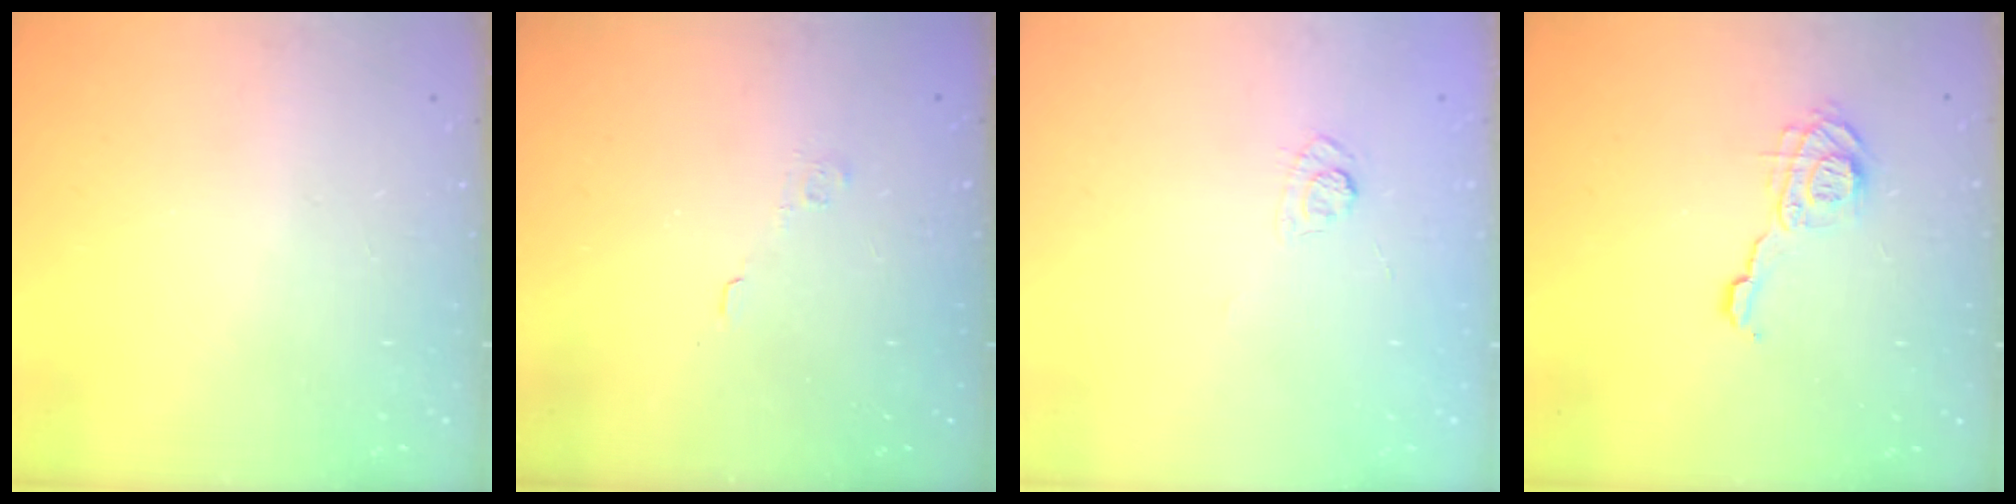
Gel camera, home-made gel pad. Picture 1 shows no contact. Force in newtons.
{"total": 3.6, "press": 3.5, "slide": 0.9}
{"total": 4.0, "press": 3.7, "slide": 1.5}
{"total": 9.6, "press": 9.6, "slide": 0.5}